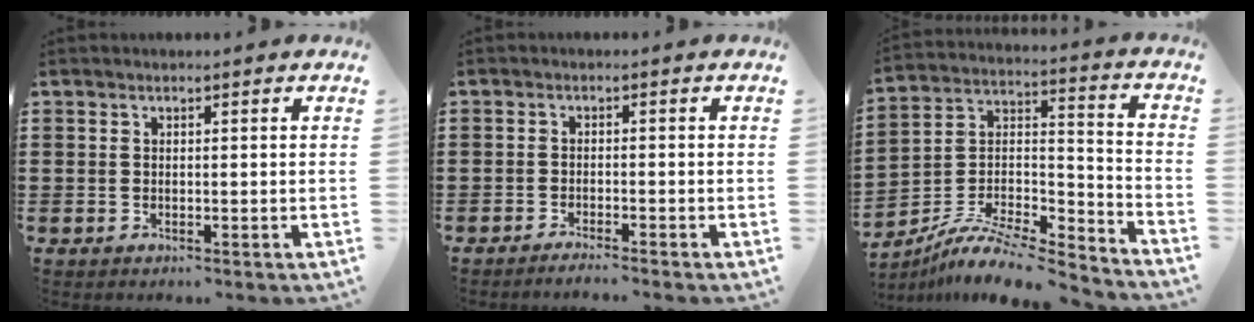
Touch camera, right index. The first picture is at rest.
{"total": 1.6, "force": [-1.5, -0.3, 0.4], "torque": [-0.008, 0.001, -0.028]}
{"total": 9.0, "force": [-7.7, 2.3, 4.0], "torque": [-0.078, 0.012, -0.155]}